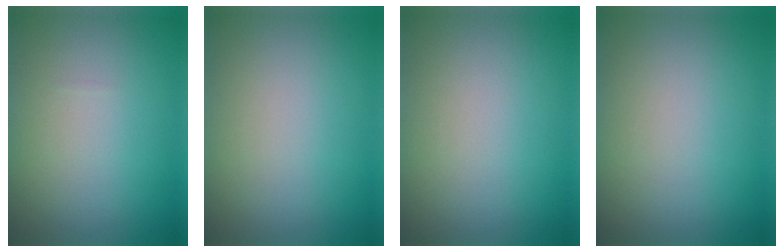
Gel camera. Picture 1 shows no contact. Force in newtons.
{"total": 0.0}
{"total": 0.0}
{"total": 0.0}